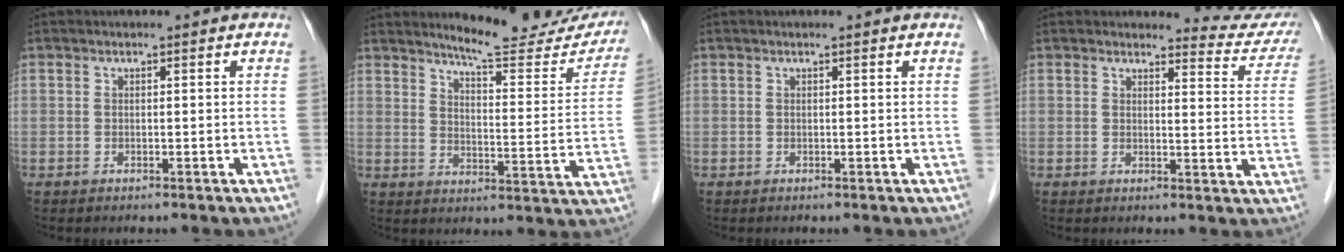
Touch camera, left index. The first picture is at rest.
{"total": 16.8, "force": [15.4, 2.7, 5.9], "torque": [-0.064, -0.068, 0.180]}
{"total": 0.5, "force": [0.4, -0.1, 0.3], "torque": [-0.008, 0.004, 0.004]}
{"total": 8.1, "force": [8.1, 0.5, -0.5], "torque": [0.017, -0.072, 0.065]}